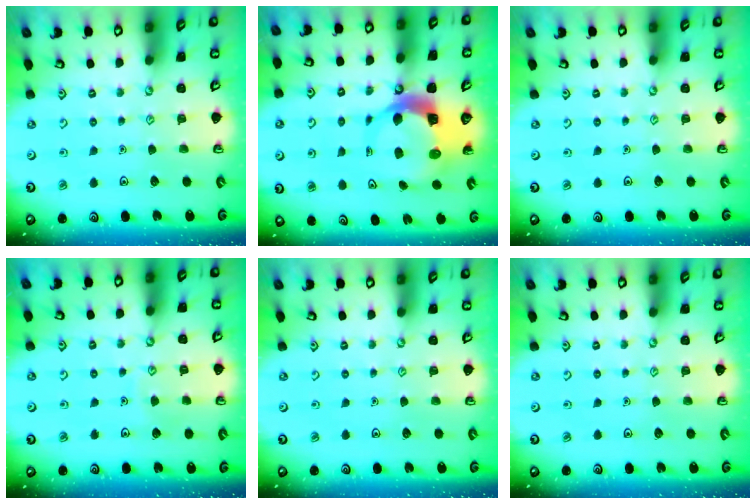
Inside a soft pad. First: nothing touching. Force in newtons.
{"total": 8.6, "press": 8.5, "slide": 1.1}
{"total": 0.0}
{"total": 3.7, "press": 3.7, "slide": 0.3}
{"total": 0.0}
{"total": 0.0}